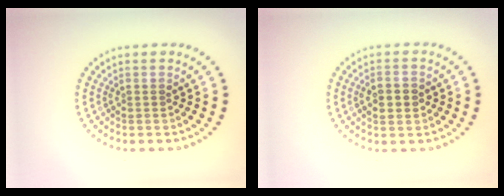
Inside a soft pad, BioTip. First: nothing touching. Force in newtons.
{"total": 2.2, "press": 2.2, "slide": 0.1}